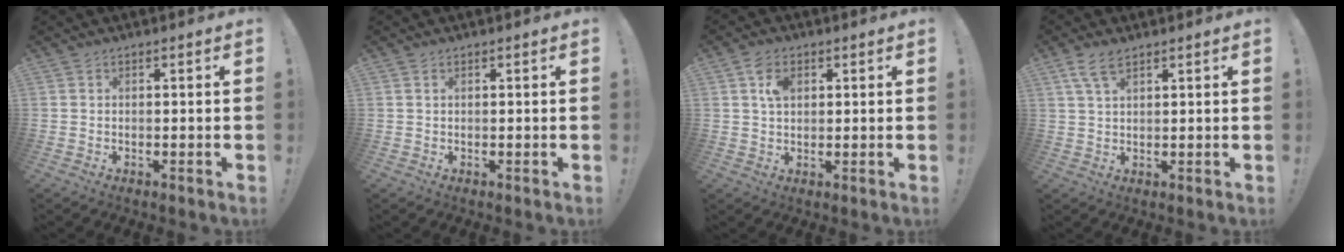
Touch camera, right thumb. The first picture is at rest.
{"total": 0.5, "force": [0.3, 0.2, 0.4], "torque": [-0.015, 0.005, 0.007]}
{"total": 4.5, "force": [1.7, 2.9, 3.0], "torque": [-0.046, -0.001, 0.029]}
{"total": 5.9, "force": [3.6, 2.5, 4.0], "torque": [-0.079, -0.005, 0.069]}